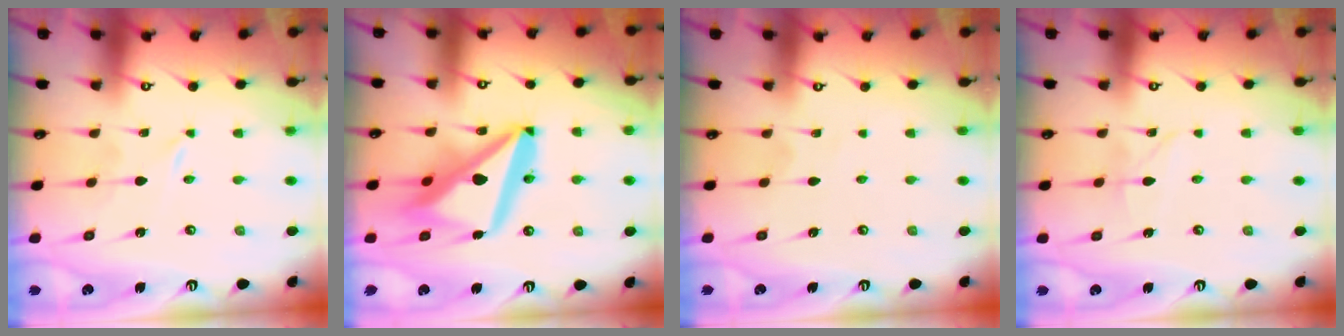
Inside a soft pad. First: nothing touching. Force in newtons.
{"total": 17.4, "press": 17.2, "slide": 2.1}
{"total": 2.0, "press": 2.0, "slide": 0.2}
{"total": 2.6, "press": 2.6, "slide": 0.3}